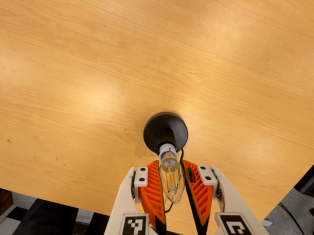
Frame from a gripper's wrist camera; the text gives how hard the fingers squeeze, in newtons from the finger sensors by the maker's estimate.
{"total": 8.1, "left": 7.0, "right": 9.2}